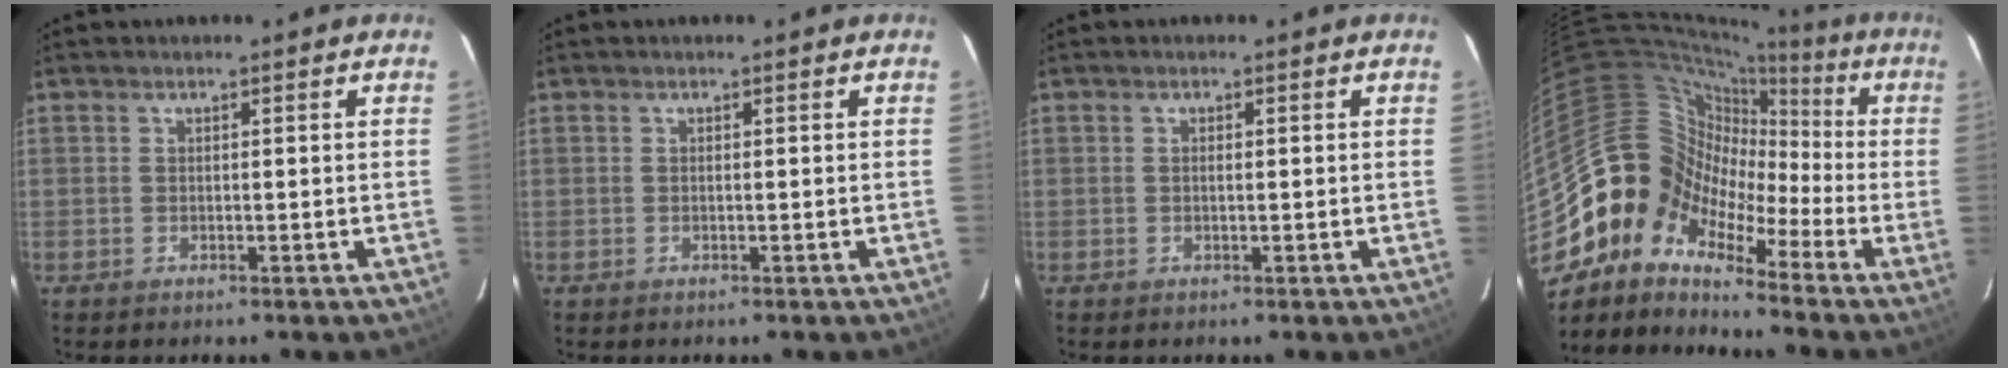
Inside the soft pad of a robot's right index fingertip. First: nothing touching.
{"total": 0.0}
{"total": 0.6, "force": [0.1, 0.2, 0.6], "torque": [-0.011, 0.002, 0.000]}
{"total": 11.3, "force": [-5.6, 8.9, 4.2], "torque": [-0.071, 0.024, -0.136]}